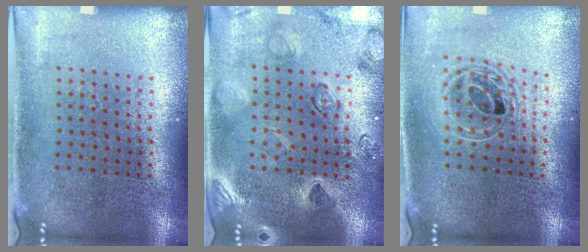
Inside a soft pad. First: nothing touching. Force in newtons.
{"total": 2.3, "press": 2.3, "slide": 0.6}
{"total": 1.6, "press": 1.4, "slide": 0.9}